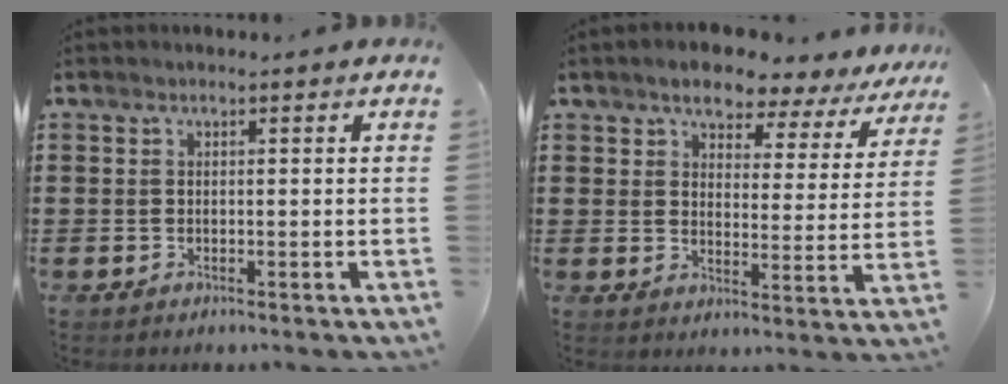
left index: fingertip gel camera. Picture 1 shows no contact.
{"total": 5.0, "force": [4.6, 1.6, 1.4], "torque": [-0.045, -0.021, 0.075]}